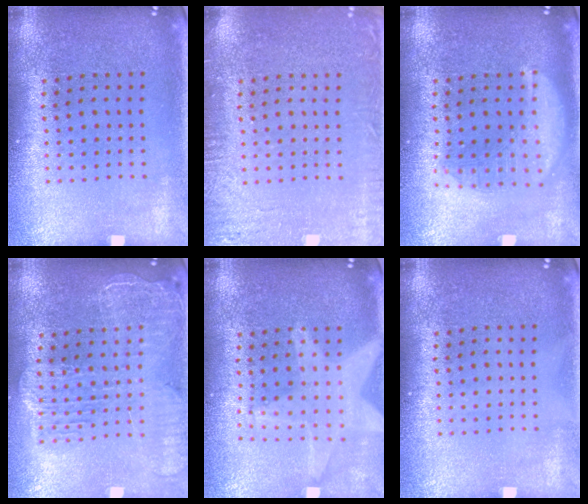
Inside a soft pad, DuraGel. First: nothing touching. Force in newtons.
{"total": 3.1, "press": 3.1, "slide": 0.3}
{"total": 2.4, "press": 2.4, "slide": 0.3}
{"total": 2.5, "press": 2.2, "slide": 1.2}
{"total": 2.0, "press": 1.7, "slide": 1.1}
{"total": 0.0}